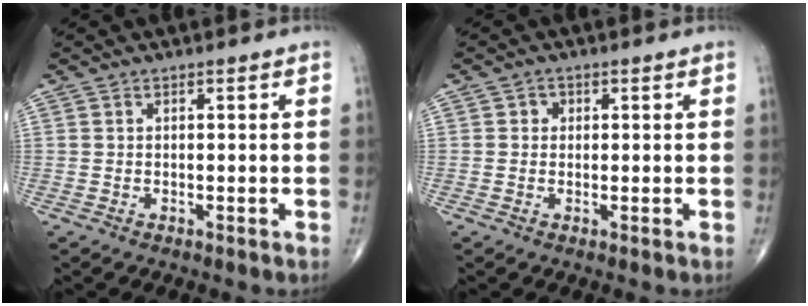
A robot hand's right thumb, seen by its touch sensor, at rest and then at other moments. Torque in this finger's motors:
{"motor_torque": [-0.31, 0.14, -0.10, -0.05, 0.01]}